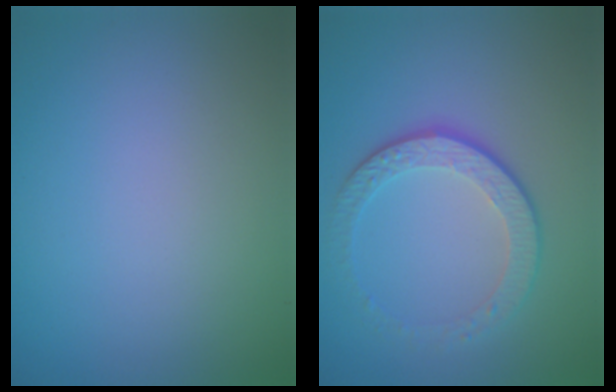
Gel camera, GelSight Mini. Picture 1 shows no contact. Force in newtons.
{"total": 4.3, "press": 3.0, "slide": 3.1}